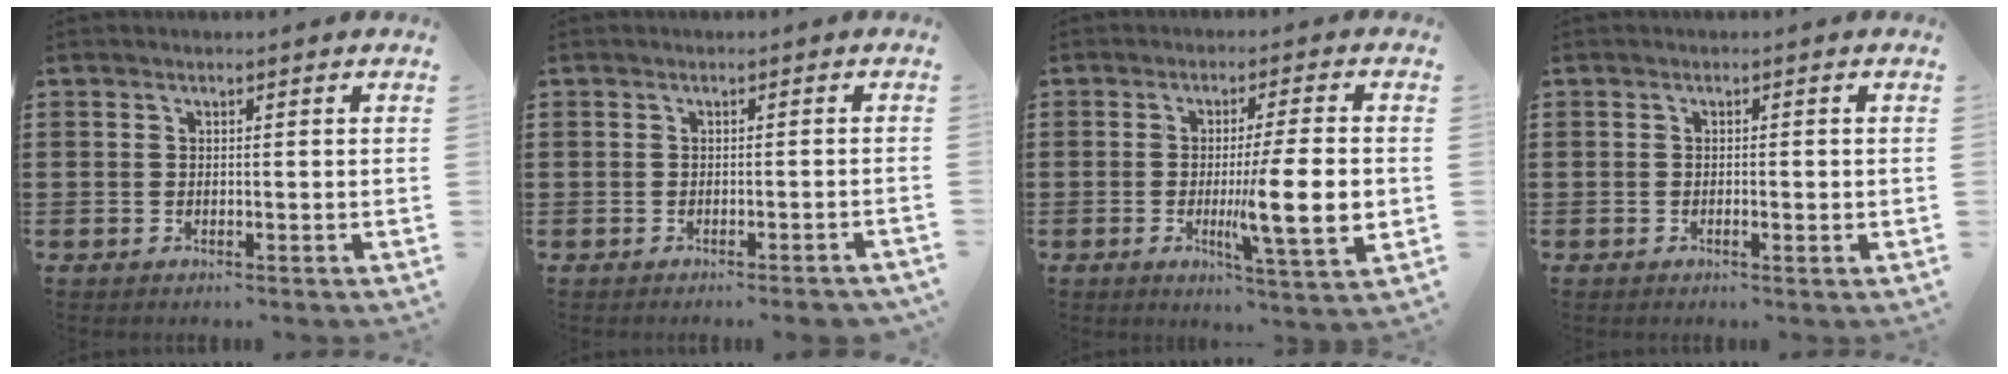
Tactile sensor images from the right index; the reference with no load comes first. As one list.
[{"total": 1.2, "force": [-1.2, 0.1, 0.1], "torque": [-0.006, 0.001, -0.024]}, {"total": 11.0, "force": [-1.1, 1.3, 10.8], "torque": [-0.173, -0.017, -0.021]}, {"total": 0.9, "force": [-0.2, 0.3, 0.8], "torque": [-0.015, -0.003, -0.003]}]